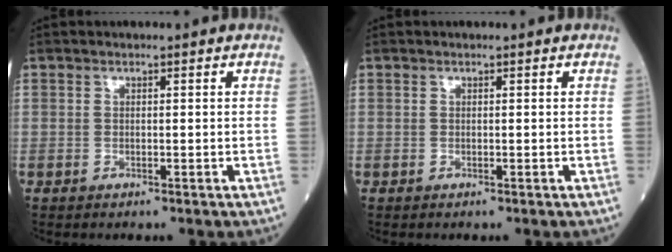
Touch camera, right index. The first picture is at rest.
{"total": 0.0}